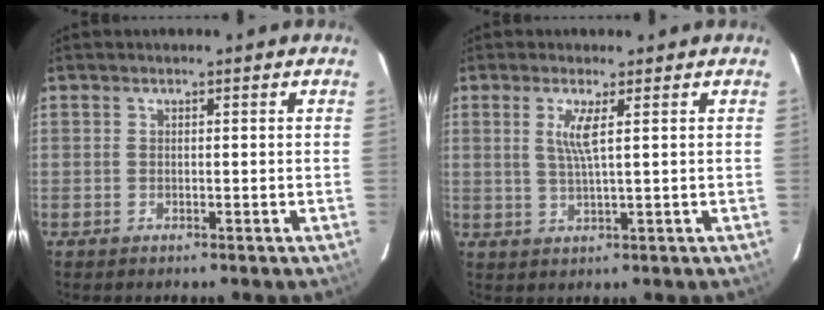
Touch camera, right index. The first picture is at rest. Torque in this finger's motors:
{"motor_torque": [0.18, 0.02, 0.09, 0.07]}